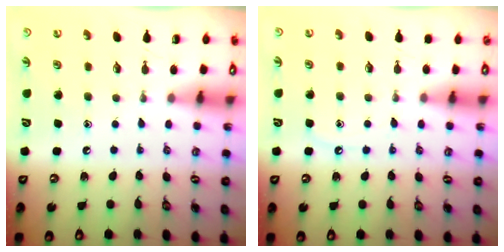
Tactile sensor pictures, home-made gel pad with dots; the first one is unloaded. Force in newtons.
{"total": 6.6, "press": 6.5, "slide": 0.9}